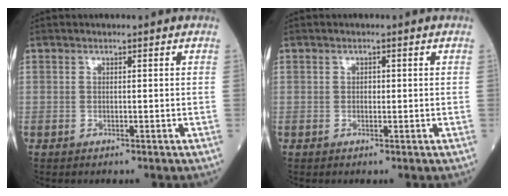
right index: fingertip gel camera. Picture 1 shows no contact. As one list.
[{"total": 0.6, "force": [0.1, 0.5, 0.4], "torque": [-0.008, 0.002, 0.002]}]